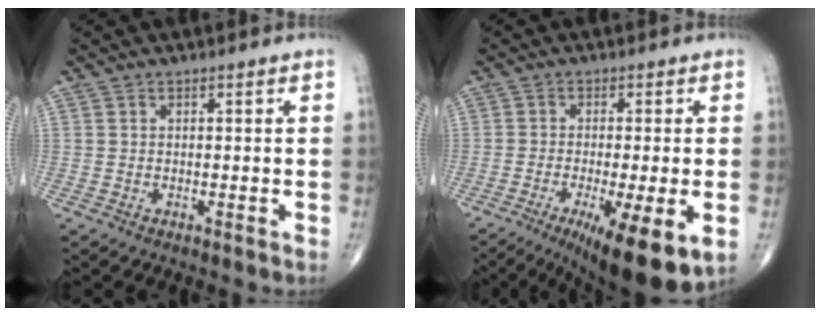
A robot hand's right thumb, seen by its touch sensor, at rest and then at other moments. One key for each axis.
{"total": 13.6, "fx": -5.5, "fy": 3.1, "fz": 12.1, "tx": -0.161, "ty": -0.016, "tz": -0.078}